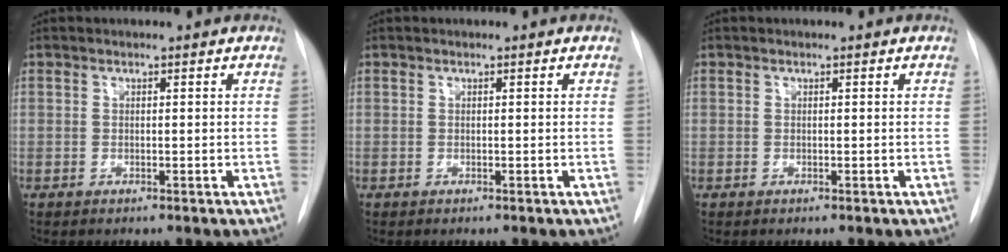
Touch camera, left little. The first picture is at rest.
{"total": 0.0}
{"total": 0.0}